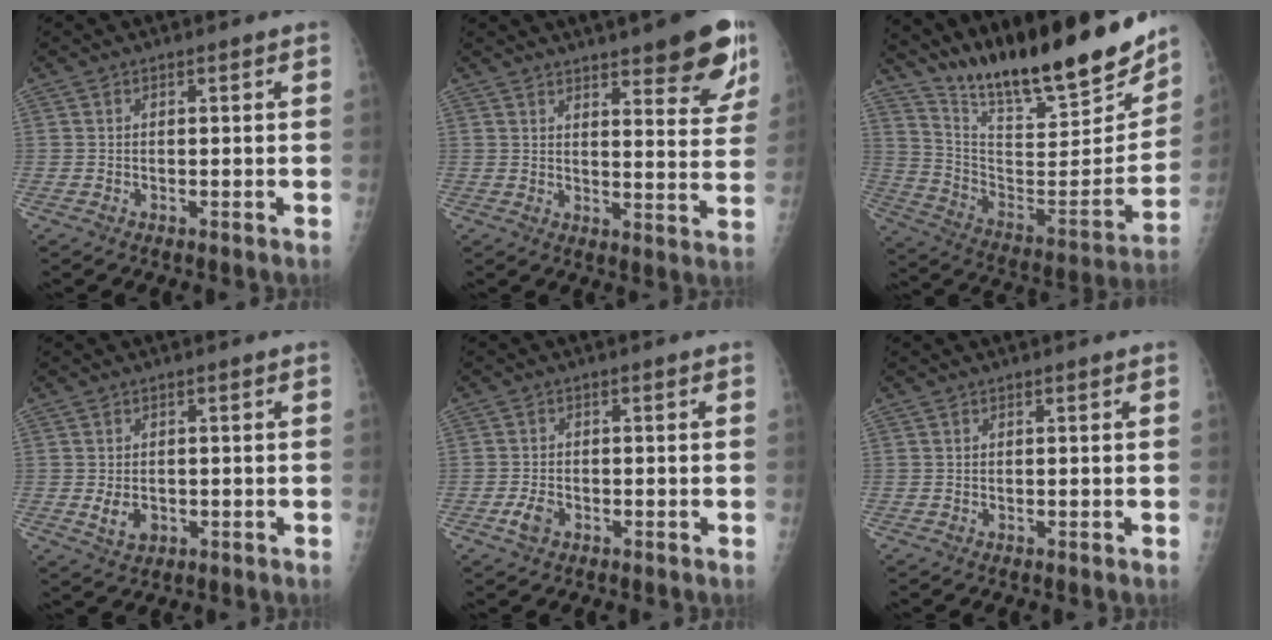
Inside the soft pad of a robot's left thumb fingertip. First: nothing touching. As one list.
[{"total": 15.9, "force": [10.3, 4.3, 11.3], "torque": [-0.111, -0.054, 0.130]}, {"total": 26.1, "force": [21.3, 5.2, 14.0], "torque": [-0.197, -0.112, 0.341]}, {"total": 3.5, "force": [-0.6, 2.6, 2.3], "torque": [-0.033, -0.002, 0.000]}, {"total": 2.9, "force": [-1.4, 1.8, 1.8], "torque": [-0.037, 0.004, -0.025]}, {"total": 0.0}]